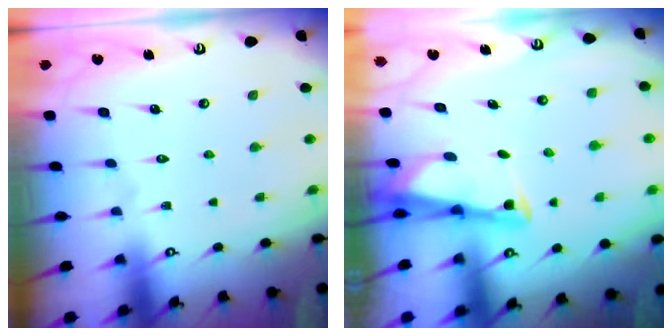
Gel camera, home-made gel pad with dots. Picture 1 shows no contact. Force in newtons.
{"total": 2.7, "press": 2.7, "slide": 0.3}